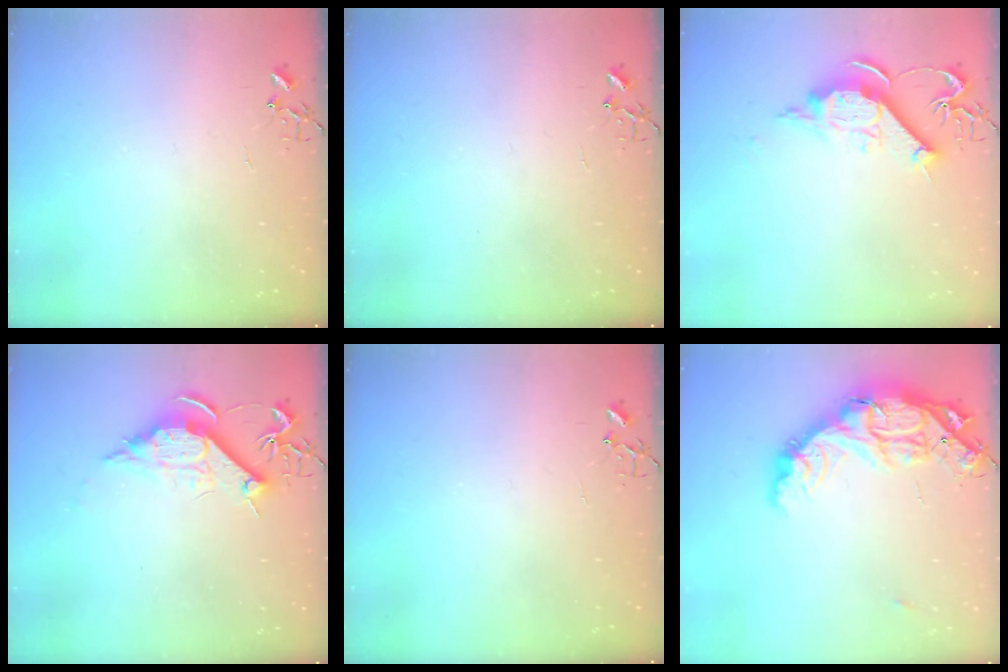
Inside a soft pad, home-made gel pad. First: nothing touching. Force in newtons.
{"total": 0.0}
{"total": 12.1, "press": 12.0, "slide": 1.3}
{"total": 10.6, "press": 10.6, "slide": 0.1}
{"total": 0.0}
{"total": 19.6, "press": 19.6, "slide": 1.7}